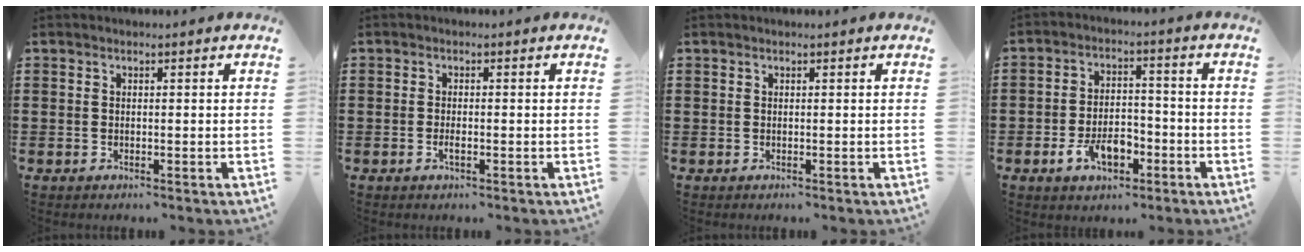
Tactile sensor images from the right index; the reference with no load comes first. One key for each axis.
{"total": 1.2, "fx": -0.5, "fy": 0.3, "fz": 1.0, "tx": -0.019, "ty": -0.003, "tz": -0.007}
{"total": 0.0}
{"total": 6.5, "fx": -3.0, "fy": 3.6, "fz": 4.5, "tx": -0.092, "ty": 0.007, "tz": -0.057}